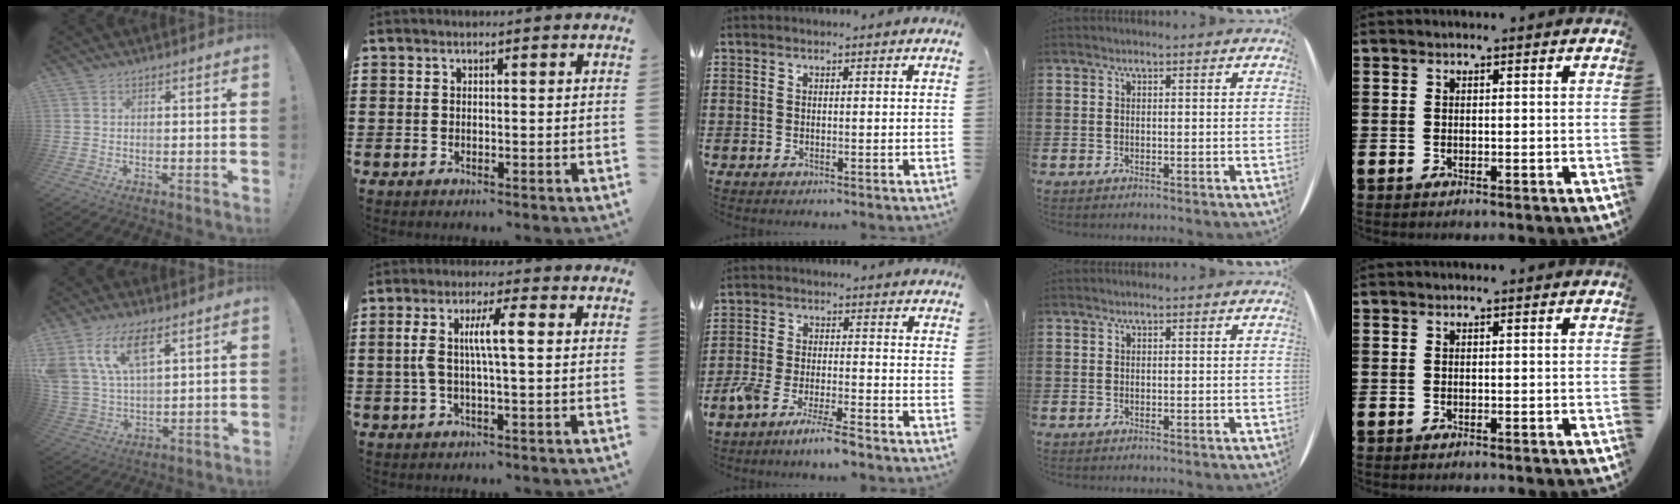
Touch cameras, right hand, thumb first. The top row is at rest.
{"thumb": {"total": 13.7, "force": [8.0, 6.4, 9.2], "torque": [-0.192, -0.030, 0.147]}, "index": {"total": 6.4, "force": [0.5, 1.2, 6.3], "torque": [-0.140, -0.004, -0.003]}, "middle": {"total": 6.0, "force": [-5.3, 0.1, 2.9], "torque": [-0.067, -0.012, -0.103]}}